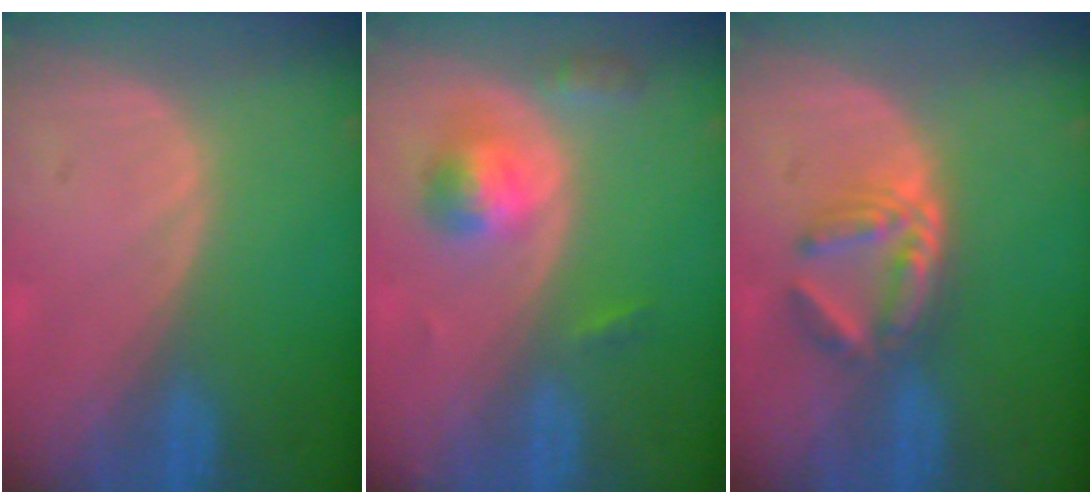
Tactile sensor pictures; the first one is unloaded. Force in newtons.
{"total": 5.2, "press": 4.8, "slide": 2.1}
{"total": 6.0, "press": 5.3, "slide": 2.8}